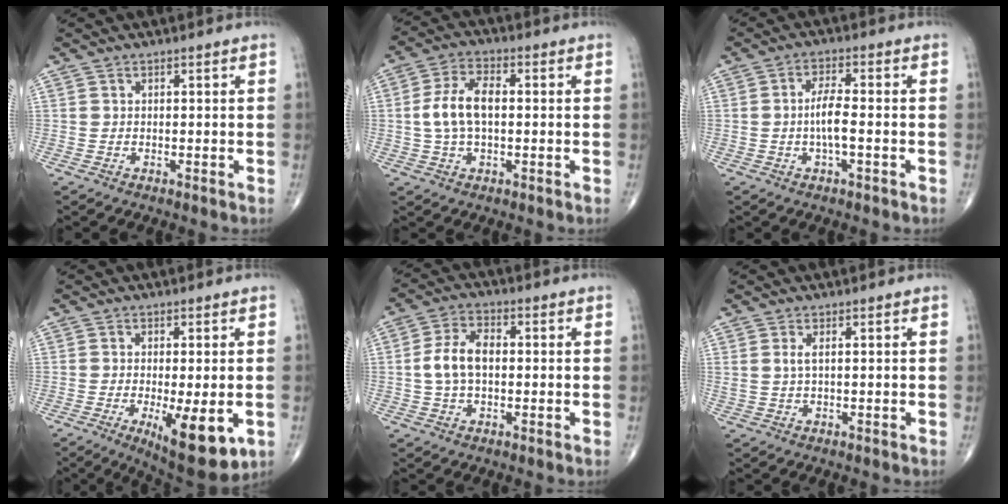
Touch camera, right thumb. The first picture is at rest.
{"total": 8.5, "force": [0.1, 4.4, 7.2], "torque": [-0.146, 0.017, -0.003]}
{"total": 4.7, "force": [-0.9, 1.1, 4.5], "torque": [-0.096, 0.012, -0.019]}
{"total": 11.7, "force": [-3.5, 3.6, 10.5], "torque": [-0.153, -0.023, -0.043]}
{"total": 7.4, "force": [-0.1, 4.4, 5.9], "torque": [-0.117, 0.018, -0.007]}
{"total": 1.7, "force": [0.5, 0.5, 1.5], "torque": [-0.040, 0.006, 0.016]}